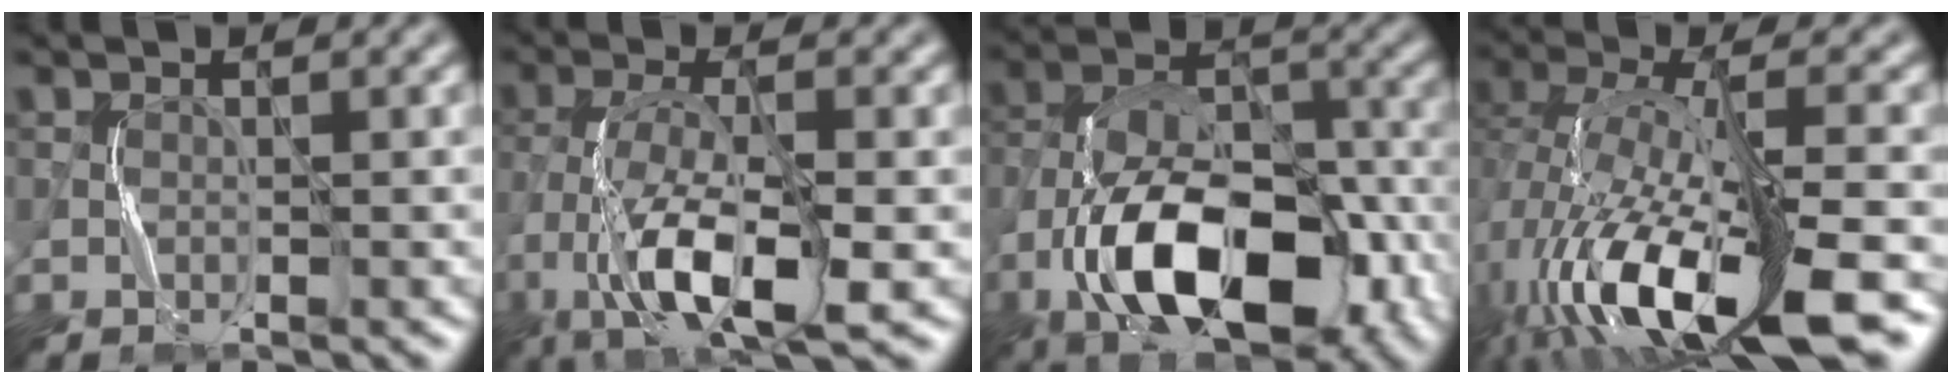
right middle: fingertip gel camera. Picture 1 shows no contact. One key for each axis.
{"total": 9.5, "fx": -4.1, "fy": 3.3, "fz": 8.0, "tx": -0.161, "ty": -0.001, "tz": -0.076}
{"total": 13.7, "fx": -6.2, "fy": 7.4, "fz": 9.7, "tx": -0.169, "ty": -0.001, "tz": -0.104}
{"total": 13.6, "fx": -6.6, "fy": 4.7, "fz": 10.9, "tx": -0.226, "ty": -0.015, "tz": -0.113}